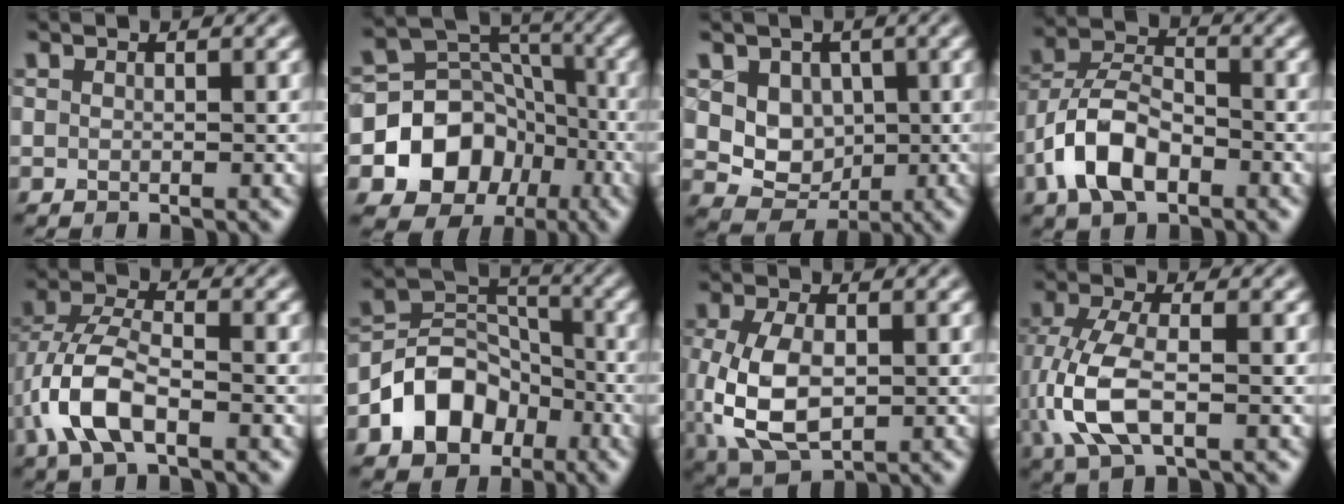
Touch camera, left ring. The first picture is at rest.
{"total": 9.5, "force": [-3.5, 7.7, 4.2], "torque": [-0.066, 0.004, -0.070]}
{"total": 4.9, "force": [0.9, 4.0, 2.5], "torque": [-0.045, -0.010, 0.016]}
{"total": 6.7, "force": [-3.2, 3.6, 4.6], "torque": [-0.085, 0.007, -0.071]}
{"total": 6.7, "force": [-2.6, 3.1, 5.3], "torque": [-0.117, 0.004, -0.060]}
{"total": 7.4, "force": [-3.5, 5.5, 3.6], "torque": [-0.055, 0.004, -0.075]}
{"total": 7.3, "force": [-0.6, 4.2, 5.9], "torque": [-0.137, -0.013, -0.004]}
{"total": 6.6, "force": [-1.5, 2.9, 5.7], "torque": [-0.142, -0.001, -0.030]}